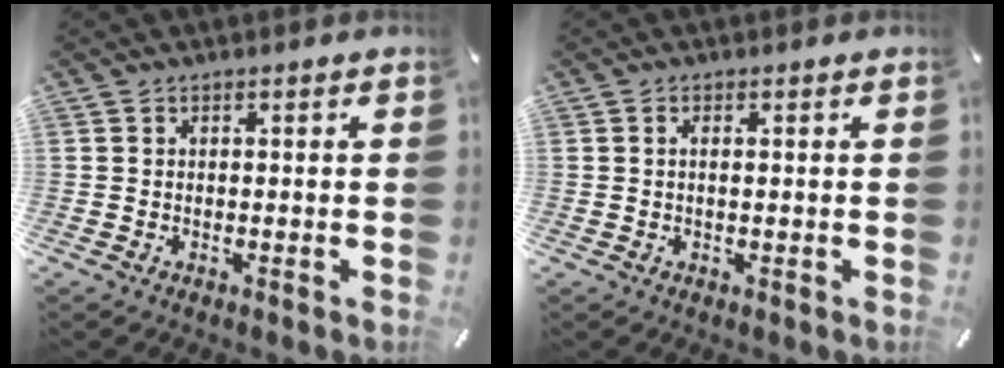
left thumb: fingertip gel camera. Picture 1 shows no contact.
{"total": 1.1, "force": [0.1, 0.2, 1.1], "torque": [-0.021, -0.002, 0.002]}